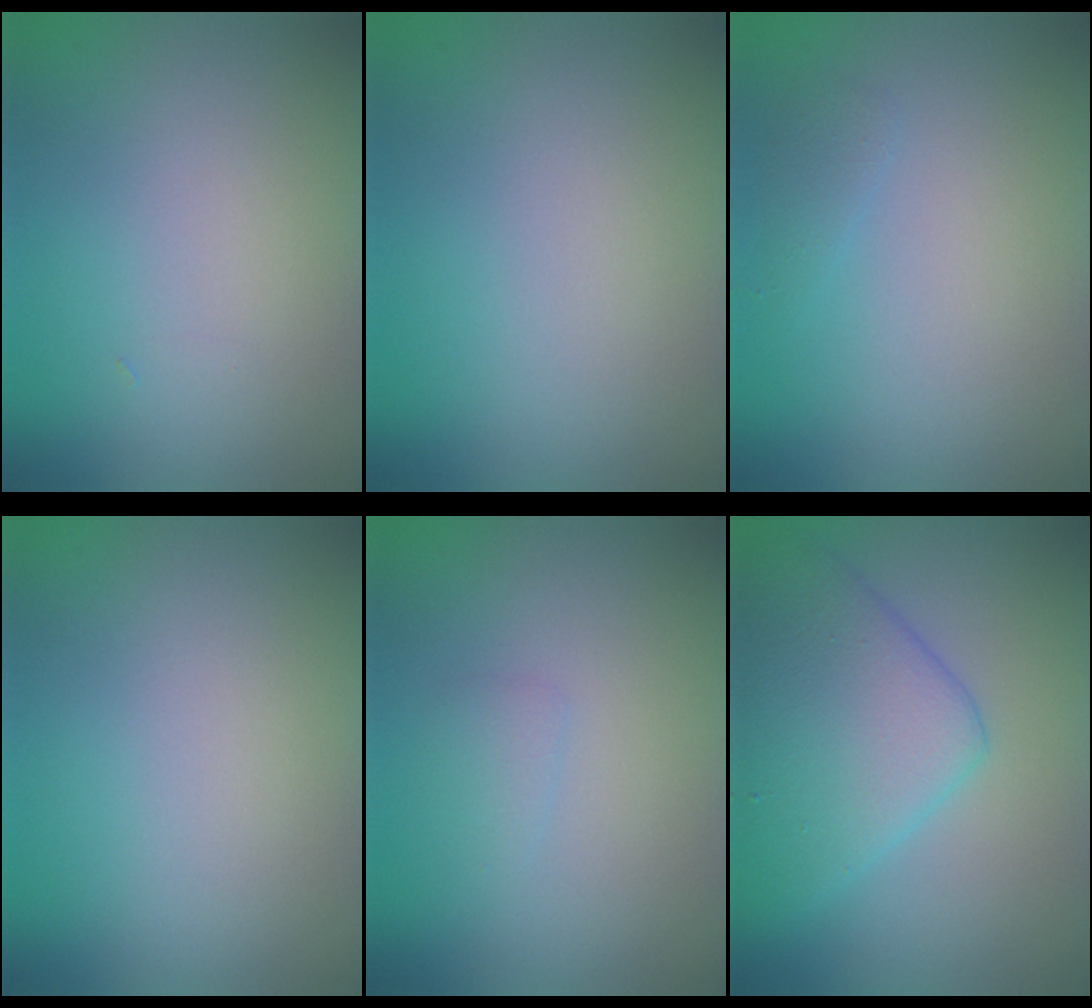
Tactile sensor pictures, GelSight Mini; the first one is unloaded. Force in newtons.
{"total": 0.0}
{"total": 0.8, "press": 0.8, "slide": 0.1}
{"total": 0.0}
{"total": 0.7, "press": 0.7, "slide": 0.1}
{"total": 6.7, "press": 6.7, "slide": 0.1}